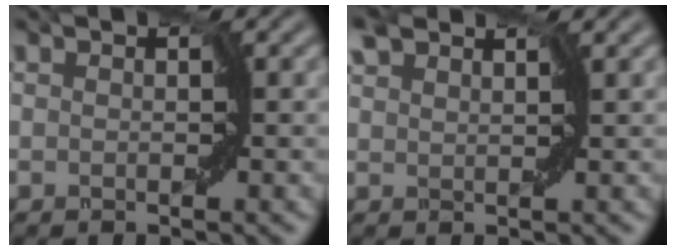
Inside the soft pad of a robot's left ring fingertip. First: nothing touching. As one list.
[{"total": 1.5, "force": [1.3, 0.7, 0.5], "torque": [-0.012, 0.003, 0.018]}]